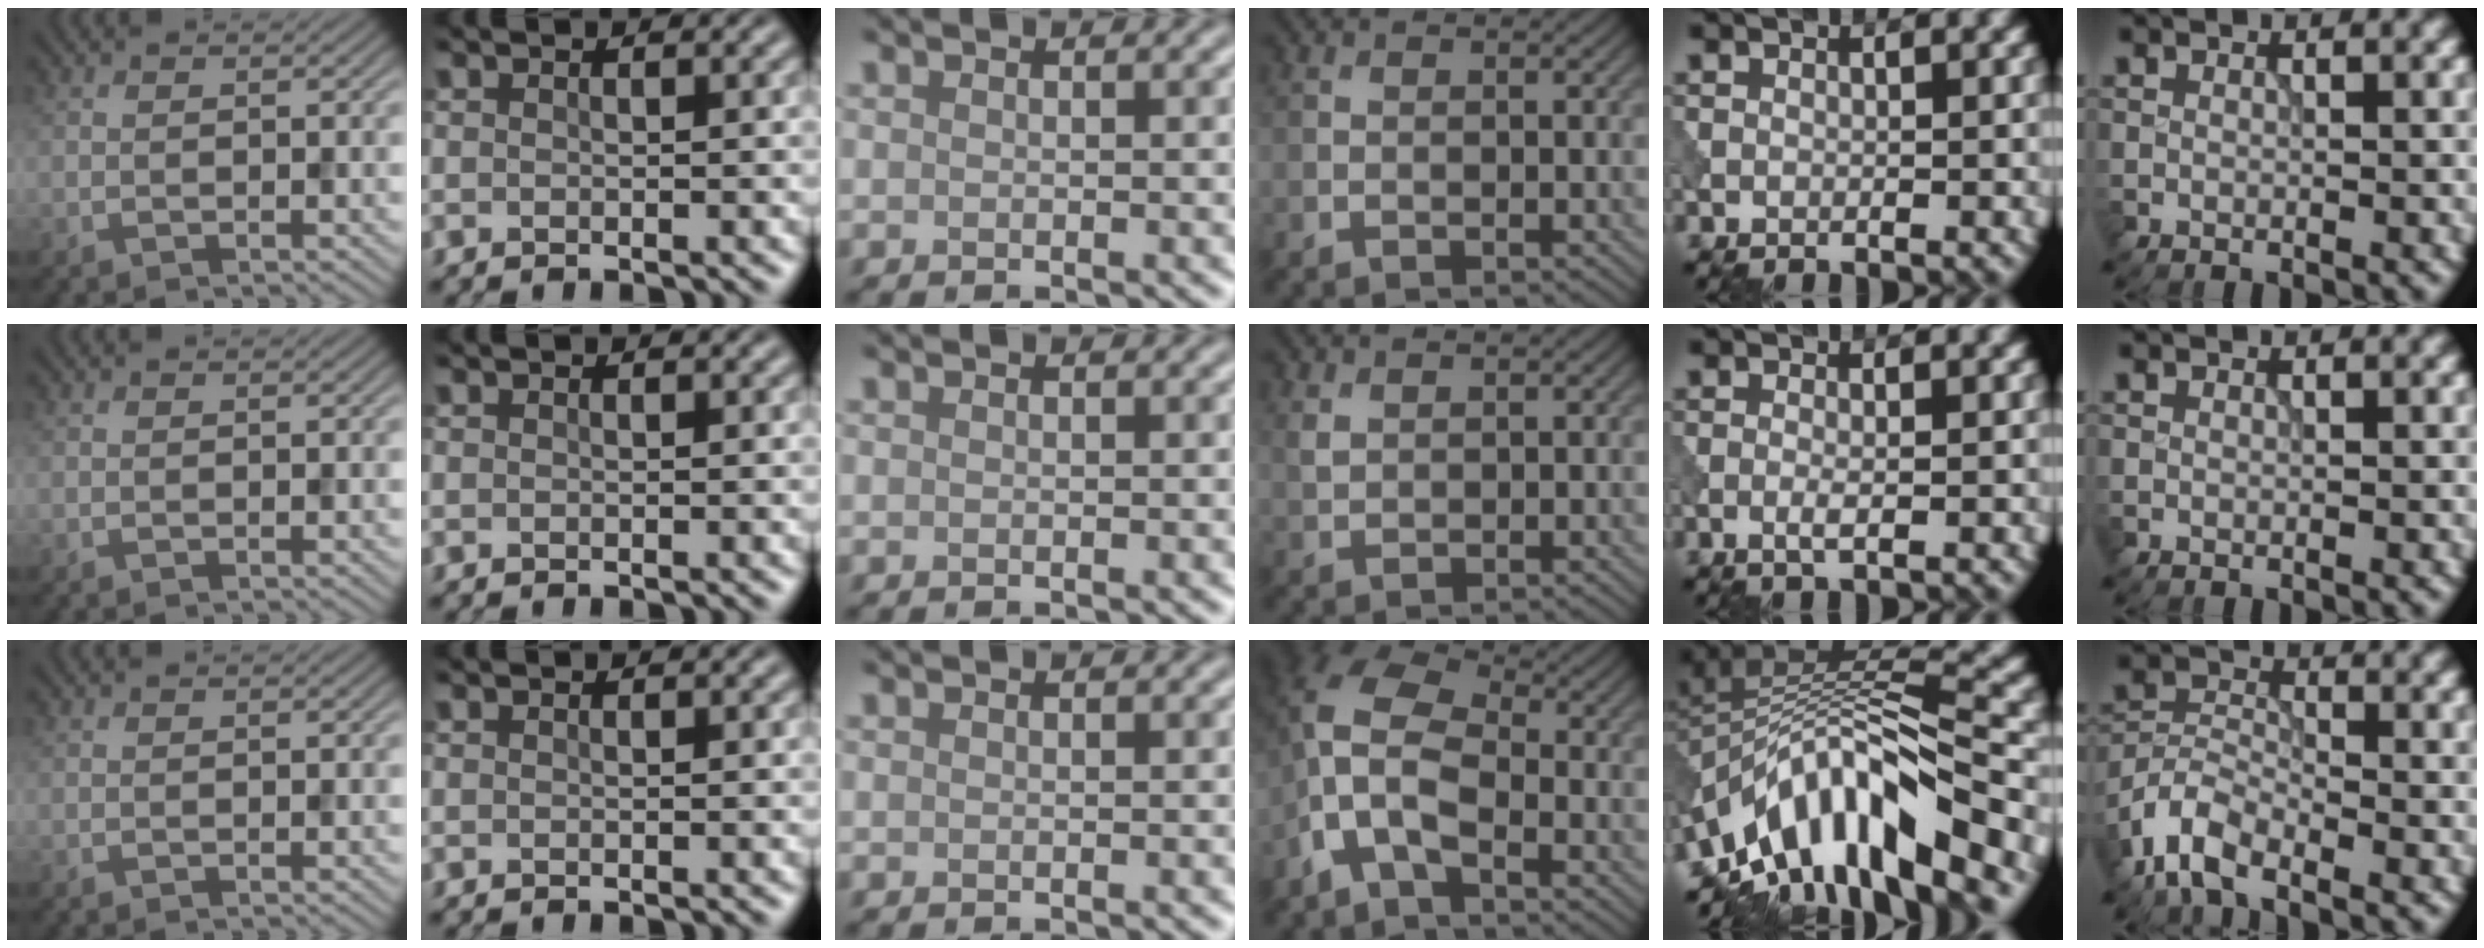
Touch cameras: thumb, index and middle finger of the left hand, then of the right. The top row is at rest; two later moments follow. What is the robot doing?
{"motion": "dispense", "object": "pipette"}